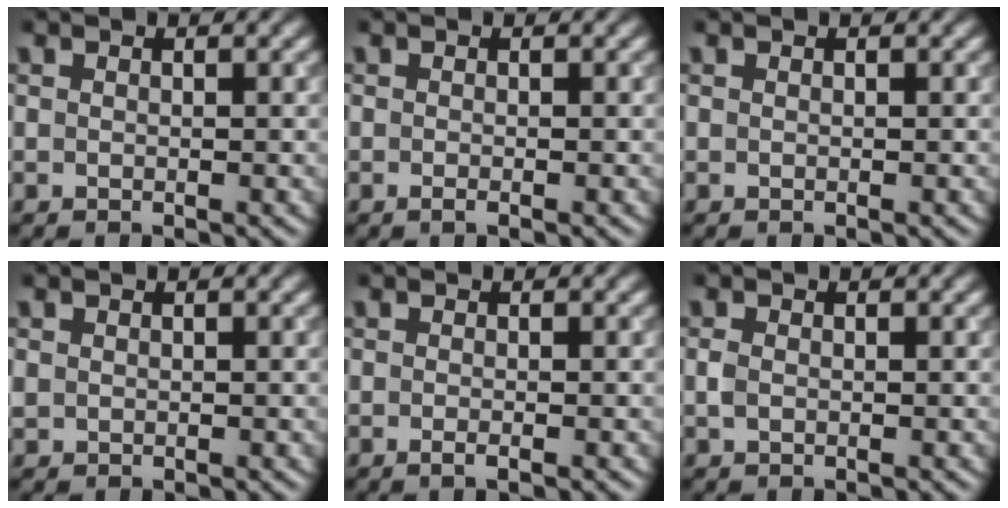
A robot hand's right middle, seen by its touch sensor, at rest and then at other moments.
{"total": 0.8, "force": [-0.3, 0.2, 0.7], "torque": [-0.008, -0.004, -0.006]}
{"total": 0.0}
{"total": 0.6, "force": [0.1, 0.5, 0.2], "torque": [-0.002, -0.001, 0.005]}
{"total": 1.2, "force": [-0.3, 0.3, 1.1], "torque": [-0.012, -0.004, -0.008]}
{"total": 0.9, "force": [-0.2, 0.6, 0.6], "torque": [-0.015, -0.001, -0.004]}